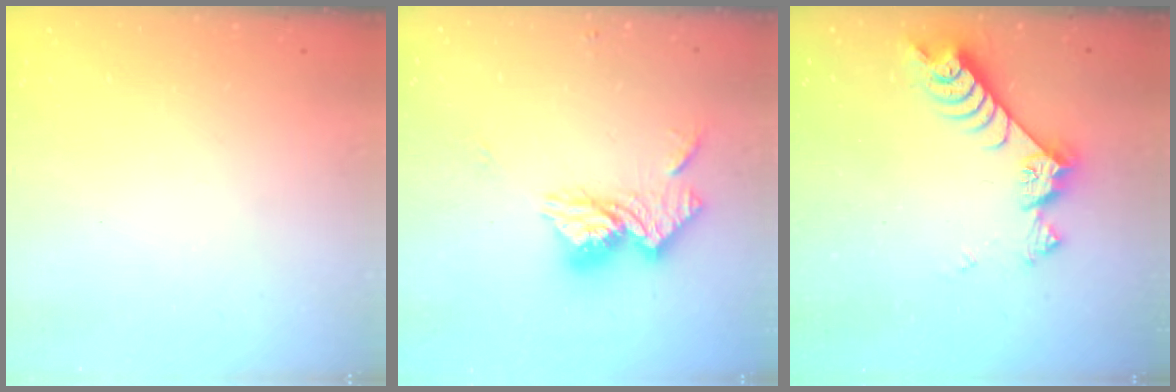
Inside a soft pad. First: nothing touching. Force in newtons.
{"total": 12.6, "press": 12.6, "slide": 1.1}
{"total": 7.7, "press": 7.6, "slide": 1.2}